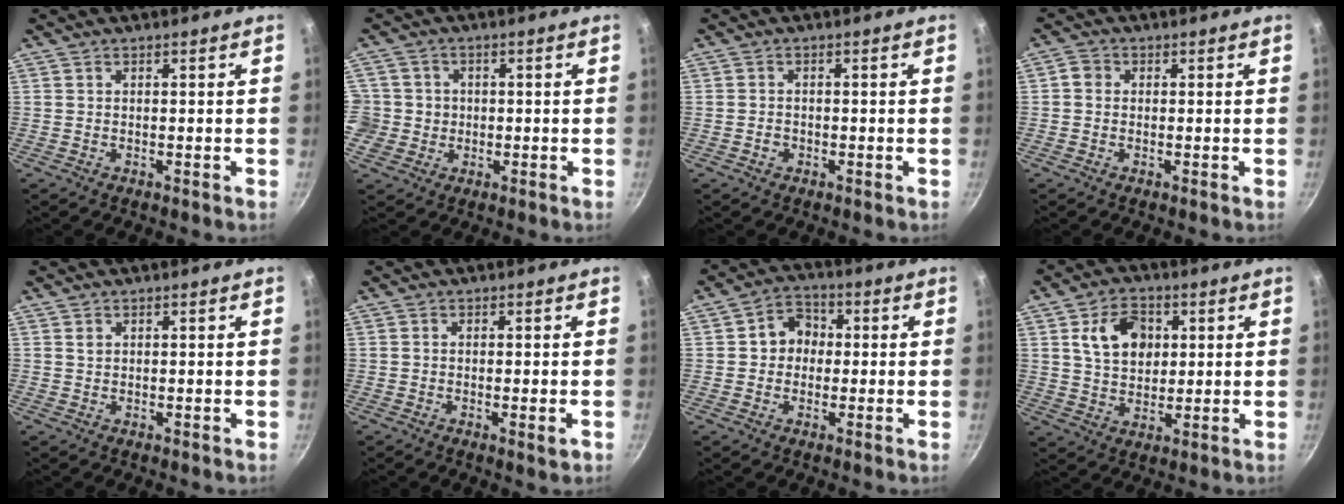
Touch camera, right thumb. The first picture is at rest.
{"total": 6.4, "force": [-0.3, 6.3, 1.3], "torque": [-0.004, 0.012, -0.008]}
{"total": 1.4, "force": [-0.6, 1.2, 0.4], "torque": [-0.005, 0.006, -0.006]}
{"total": 2.2, "force": [0.1, 2.0, 0.9], "torque": [-0.014, 0.006, -0.006]}
{"total": 0.8, "force": [0.4, 0.6, 0.3], "torque": [-0.004, -0.001, 0.006]}
{"total": 2.2, "force": [-0.7, 0.4, 2.0], "torque": [-0.041, -0.003, -0.013]}
{"total": 6.4, "force": [0.2, 5.6, 3.2], "torque": [-0.010, 0.012, -0.006]}
{"total": 10.0, "force": [2.8, 7.2, 6.4], "torque": [-0.084, -0.003, 0.046]}